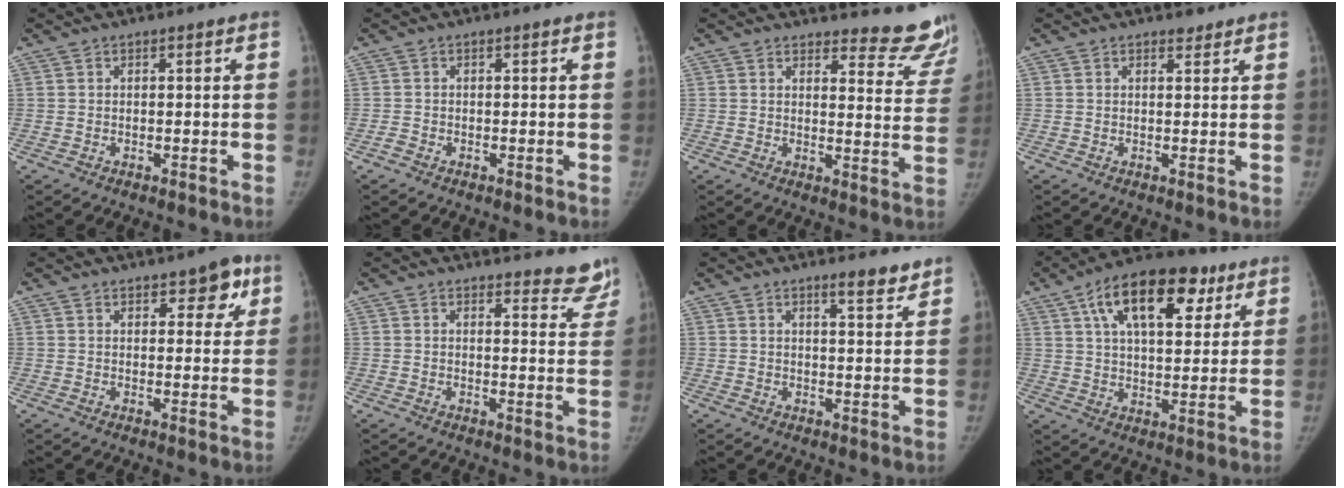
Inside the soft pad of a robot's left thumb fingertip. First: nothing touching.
{"total": 0.9, "force": [-0.7, 0.5, 0.1], "torque": [0.000, 0.000, -0.014]}
{"total": 12.2, "force": [11.8, 2.9, 1.7], "torque": [0.022, -0.122, 0.113]}
{"total": 1.6, "force": [1.3, 0.8, 0.4], "torque": [0.001, -0.009, 0.017]}
{"total": 6.4, "force": [3.5, 3.1, 4.4], "torque": [-0.020, -0.014, 0.042]}
{"total": 8.2, "force": [7.9, 2.1, 1.0], "torque": [0.029, -0.058, 0.069]}
{"total": 5.0, "force": [4.0, 1.0, 2.8], "torque": [-0.027, -0.030, 0.055]}
{"total": 19.3, "force": [9.3, 9.8, 13.8], "torque": [-0.188, -0.007, 0.148]}